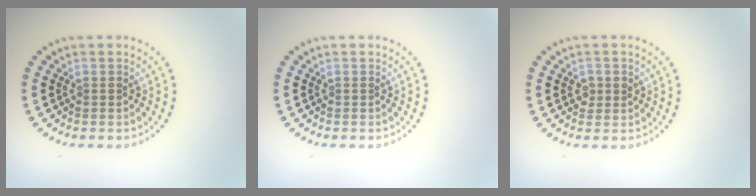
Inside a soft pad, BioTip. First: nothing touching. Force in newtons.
{"total": 0.0}
{"total": 1.5, "press": 1.4, "slide": 0.3}